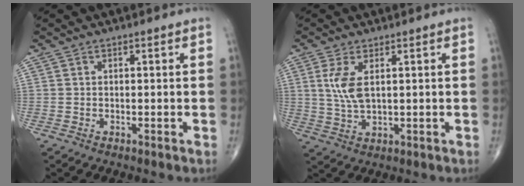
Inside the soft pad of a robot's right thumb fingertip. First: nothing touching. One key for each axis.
{"total": 6.0, "fx": 1.6, "fy": 2.6, "fz": 5.1, "tx": -0.115, "ty": -0.007, "tz": 0.040}